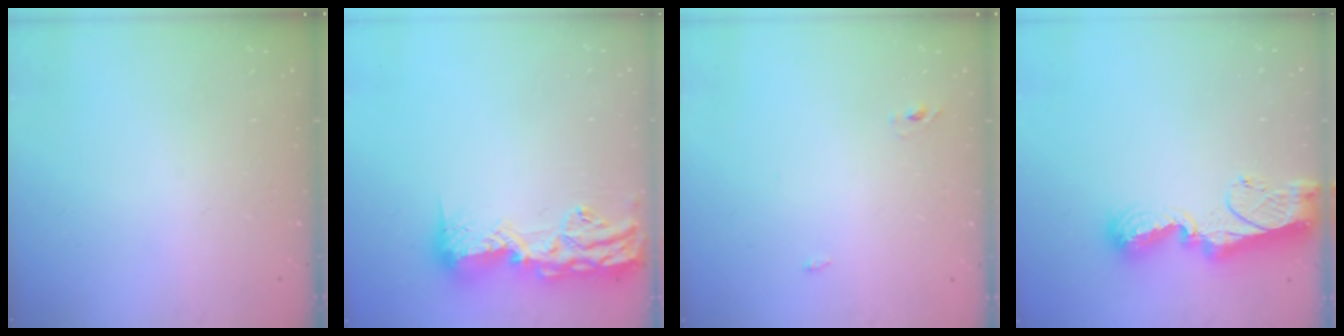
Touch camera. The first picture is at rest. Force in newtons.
{"total": 16.3, "press": 15.9, "slide": 3.5}
{"total": 2.4, "press": 2.2, "slide": 1.0}
{"total": 11.3, "press": 11.2, "slide": 1.0}